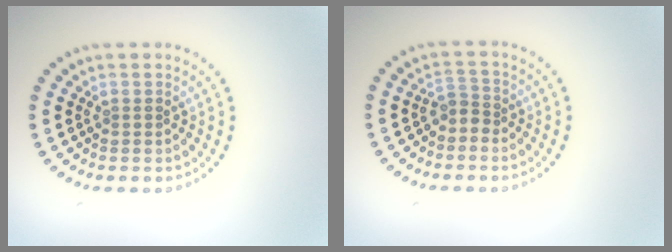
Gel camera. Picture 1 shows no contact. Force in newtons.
{"total": 1.7, "press": 1.2, "slide": 1.3}